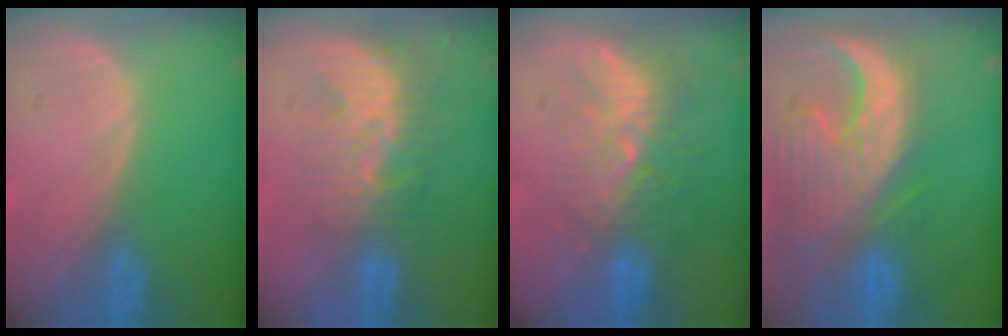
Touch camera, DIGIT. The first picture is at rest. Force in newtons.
{"total": 8.9, "press": 7.6, "slide": 4.5}
{"total": 9.1, "press": 8.4, "slide": 3.4}
{"total": 13.3, "press": 11.3, "slide": 7.0}